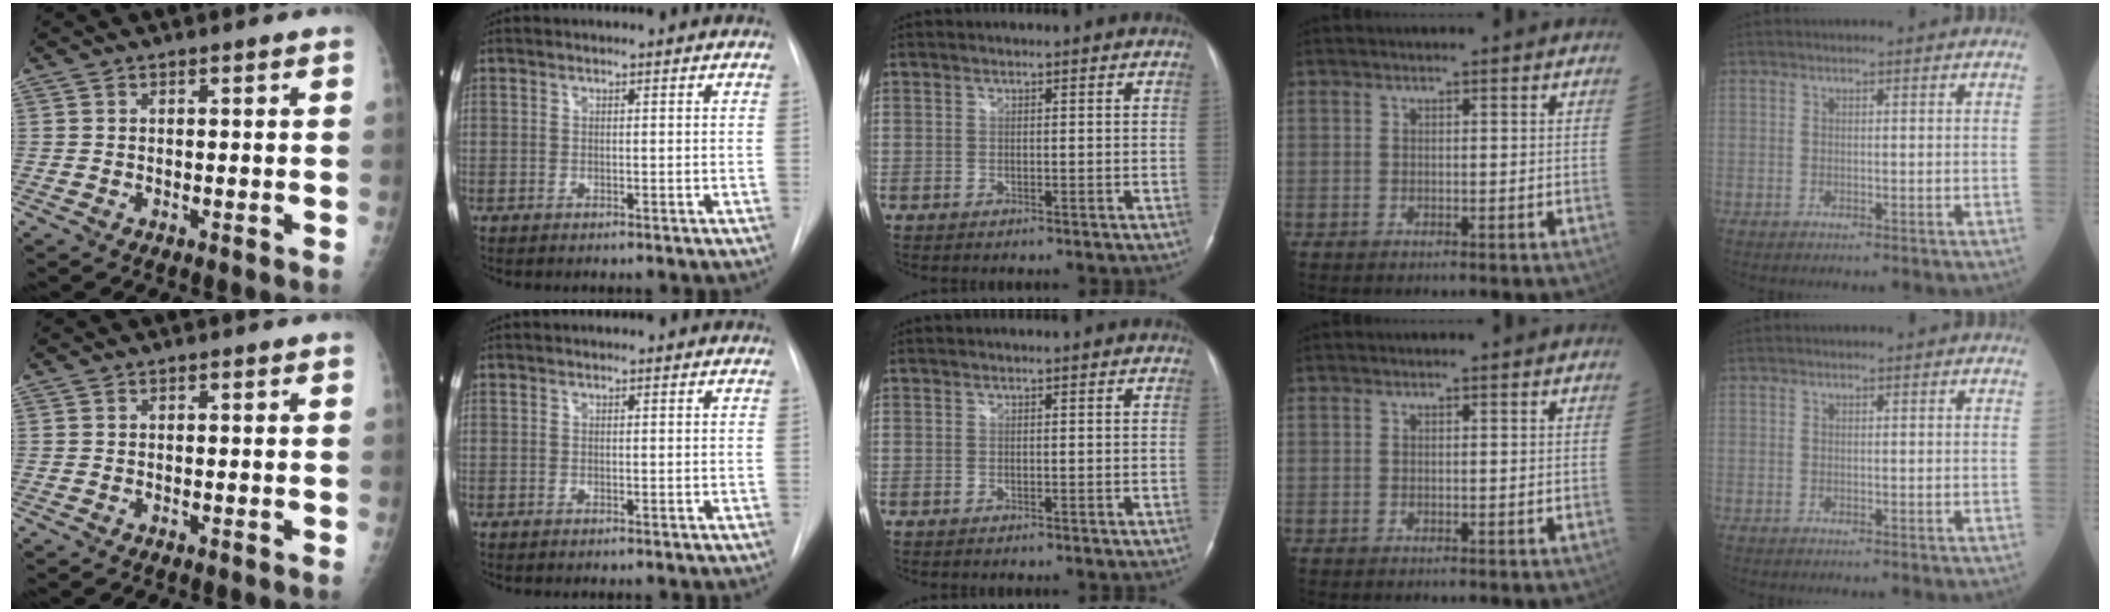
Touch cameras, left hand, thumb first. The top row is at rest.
{}